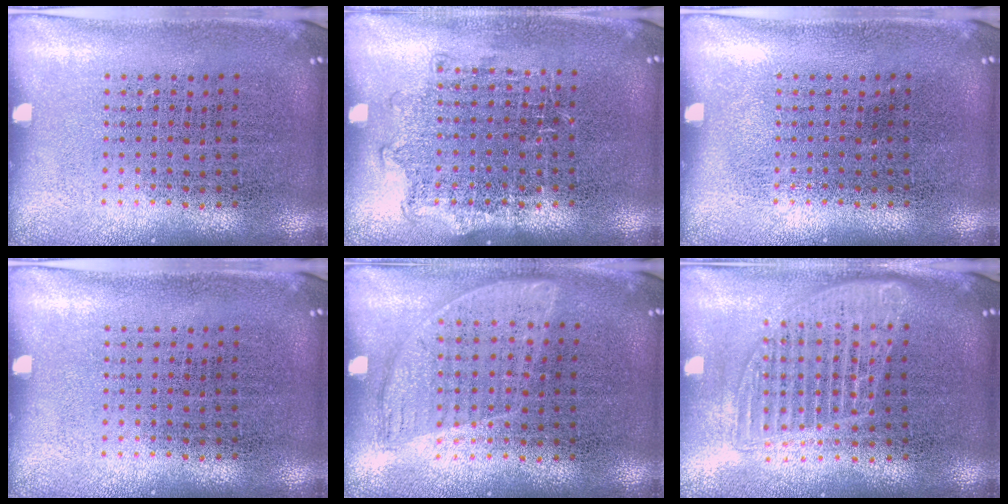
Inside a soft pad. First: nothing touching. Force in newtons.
{"total": 1.1, "press": 0.9, "slide": 0.5}
{"total": 0.0}
{"total": 0.0}
{"total": 0.9, "press": 0.8, "slide": 0.5}
{"total": 1.4, "press": 1.3, "slide": 0.6}